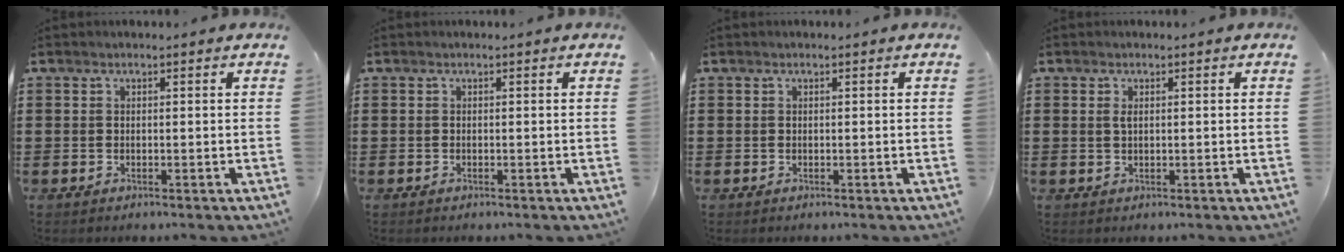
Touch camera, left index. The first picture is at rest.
{"total": 0.0}
{"total": 0.0}
{"total": 1.2, "force": [0.4, 0.4, 1.0], "torque": [-0.022, 0.002, 0.007]}